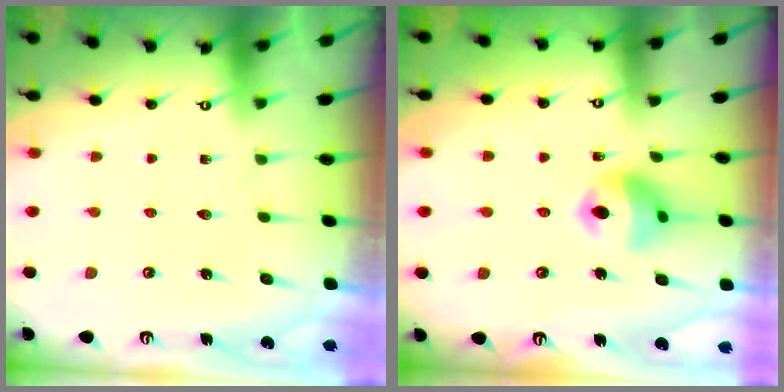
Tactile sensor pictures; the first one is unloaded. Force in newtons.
{"total": 11.2, "press": 11.1, "slide": 1.5}